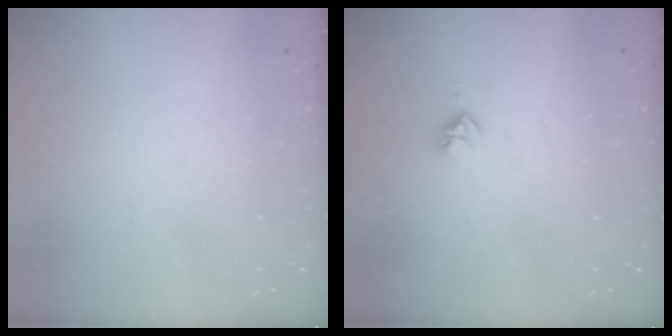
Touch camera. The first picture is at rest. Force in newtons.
{"total": 2.8, "press": 2.8, "slide": 0.2}